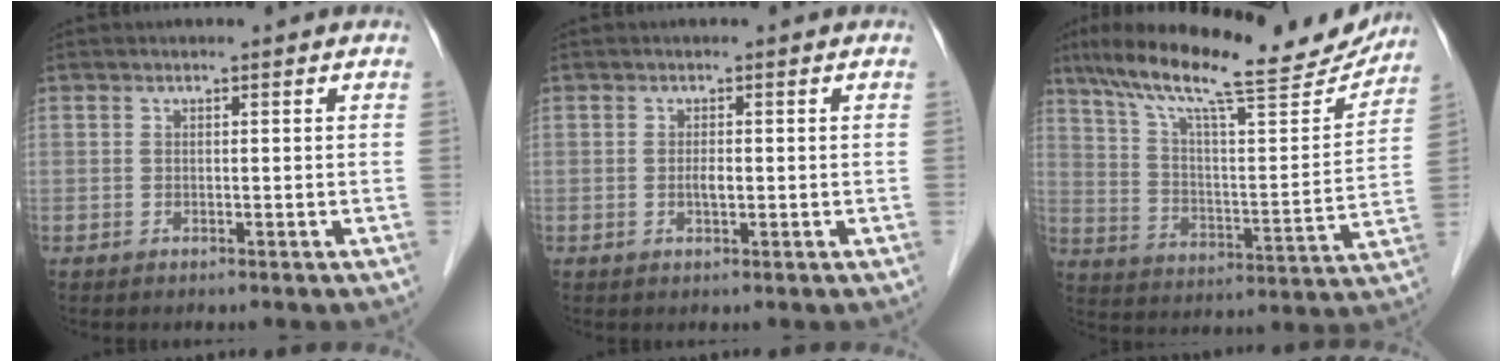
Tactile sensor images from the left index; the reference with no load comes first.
{"total": 1.2, "force": [-0.1, 0.4, 1.2], "torque": [-0.025, -0.001, -0.002]}
{"total": 23.0, "force": [19.3, 3.4, 12.0], "torque": [-0.206, 0.008, 0.287]}